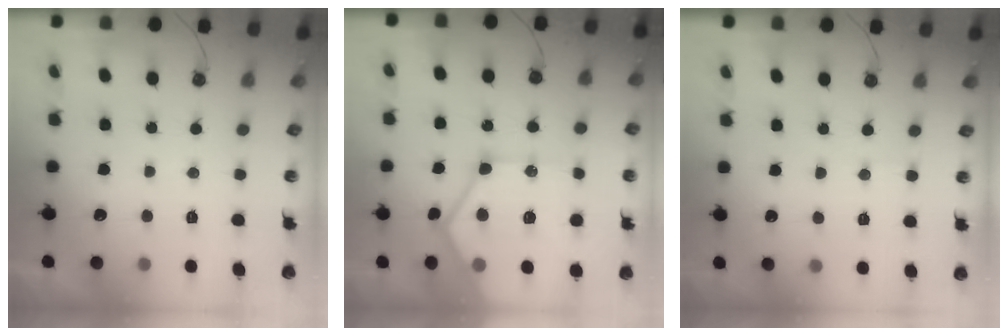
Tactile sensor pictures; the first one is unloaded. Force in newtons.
{"total": 21.5, "press": 21.4, "slide": 2.4}
{"total": 4.0, "press": 3.9, "slide": 0.6}